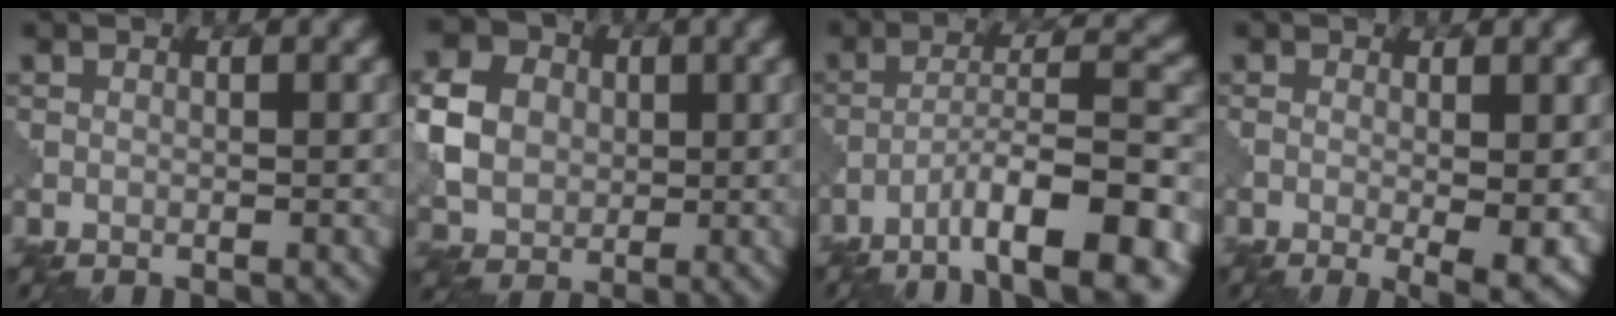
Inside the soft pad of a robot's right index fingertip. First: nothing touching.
{"total": 5.0, "force": [0.3, 4.5, 2.1], "torque": [-0.065, 0.007, 0.007]}
{"total": 9.4, "force": [-6.1, 1.5, 7.0], "torque": [-0.110, 0.020, -0.095]}
{"total": 4.9, "force": [-1.1, 1.2, 4.6], "torque": [-0.073, -0.017, -0.008]}